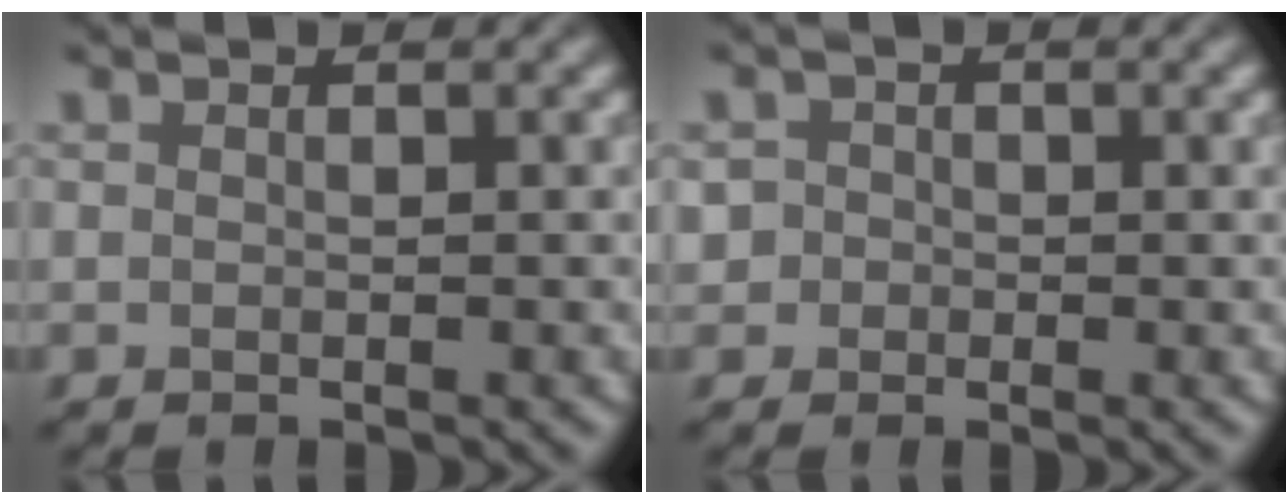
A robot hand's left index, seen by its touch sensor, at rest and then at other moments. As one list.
[{"total": 2.0, "force": [-0.1, 1.9, 0.5], "torque": [-0.003, 0.003, -0.001]}]